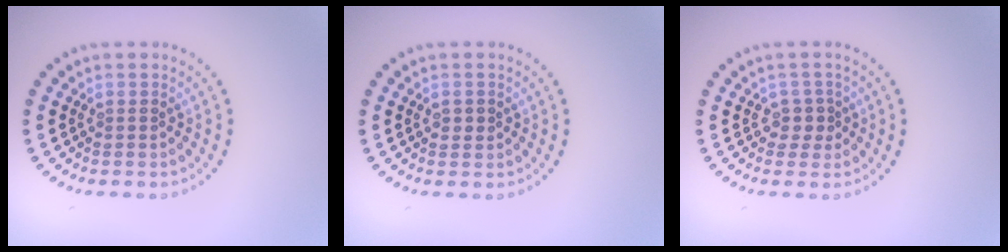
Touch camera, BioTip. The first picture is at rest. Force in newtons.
{"total": 1.0, "press": 1.0, "slide": 0.1}
{"total": 1.5, "press": 1.2, "slide": 0.9}